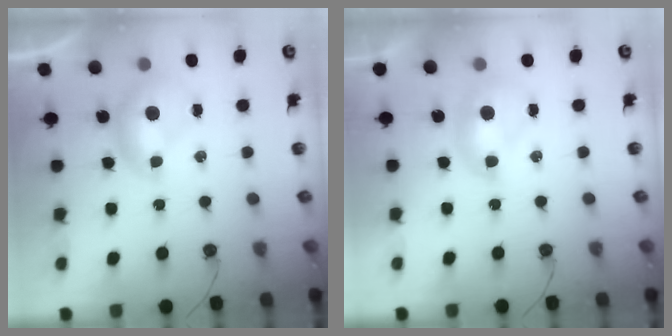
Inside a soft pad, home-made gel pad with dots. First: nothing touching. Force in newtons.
{"total": 1.2, "press": 1.2, "slide": 0.3}